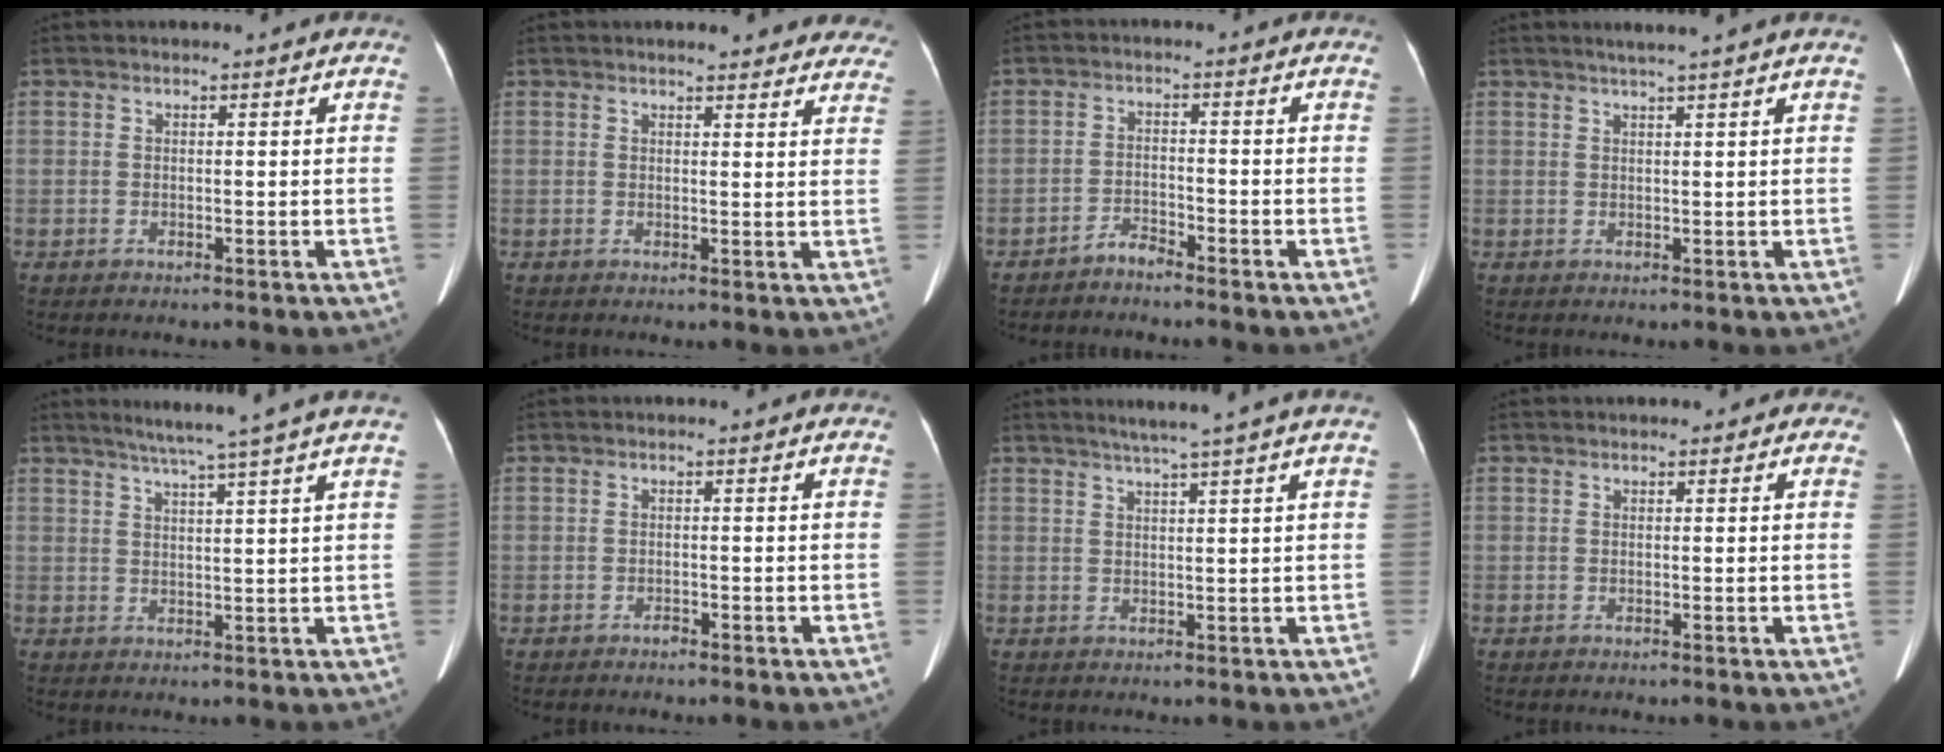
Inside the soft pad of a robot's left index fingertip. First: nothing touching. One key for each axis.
{"total": 14.9, "fx": 13.6, "fy": 3.2, "fz": 5.0, "tx": -0.024, "ty": -0.010, "tz": 0.134}
{"total": 2.2, "fx": -2.2, "fy": 0.2, "fz": 0.3, "tx": -0.005, "ty": -0.005, "tz": -0.040}
{"total": 3.0, "fx": 2.3, "fy": -1.0, "fz": 1.6, "tx": -0.019, "ty": 0.007, "tz": 0.039}
{"total": 9.7, "fx": 7.7, "fy": -2.0, "fz": 5.5, "tx": -0.082, "ty": 0.011, "tz": 0.096}
{"total": 0.6, "fx": -0.5, "fy": 0.2, "fz": 0.2, "tx": -0.005, "ty": -0.001, "tz": -0.008}
{"total": 6.1, "fx": 4.8, "fy": -1.5, "fz": 3.5, "tx": -0.049, "ty": 0.011, "tz": 0.066}
{"total": 1.0, "fx": 0.6, "fy": 0.8, "fz": 0.3, "tx": 0.004, "ty": 0.005, "tz": -0.001}